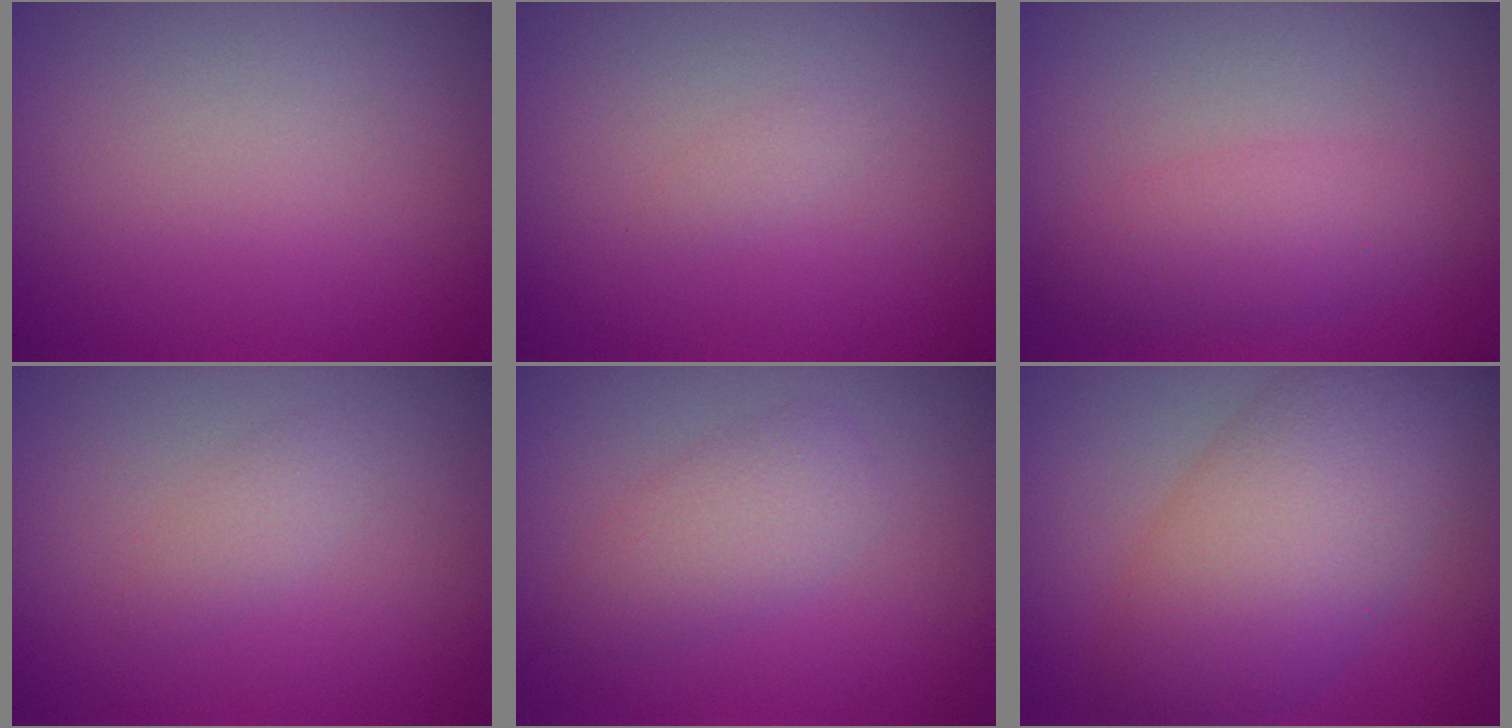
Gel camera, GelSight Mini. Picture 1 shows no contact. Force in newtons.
{"total": 0.6, "press": 0.6, "slide": 0.0}
{"total": 2.6, "press": 2.6, "slide": 0.1}
{"total": 1.3, "press": 1.3, "slide": 0.0}
{"total": 2.7, "press": 2.7, "slide": 0.1}
{"total": 8.2, "press": 8.2, "slide": 0.2}